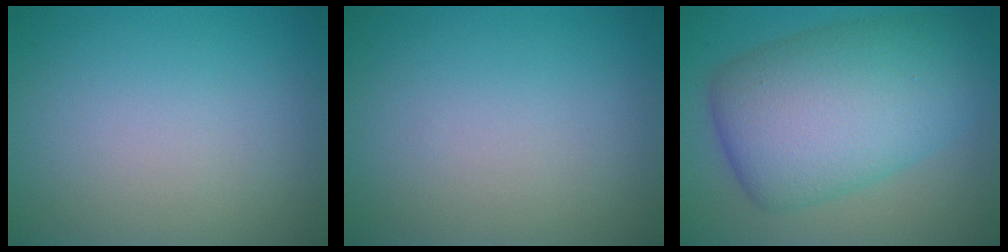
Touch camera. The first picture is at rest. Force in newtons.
{"total": 0.0}
{"total": 10.9, "press": 10.9, "slide": 0.1}